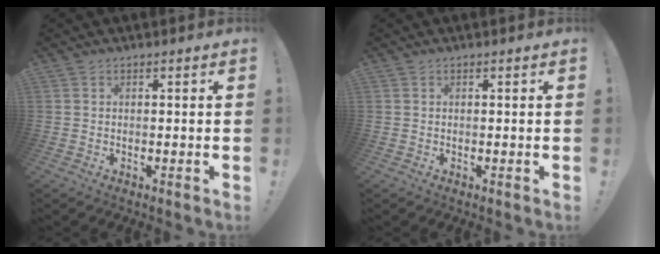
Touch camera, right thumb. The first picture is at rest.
{"total": 0.0}